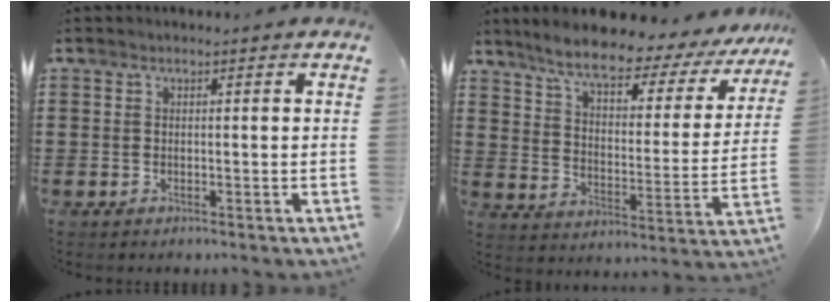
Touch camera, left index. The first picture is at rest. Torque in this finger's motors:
{"motor_torque": [2.14, 0.00, 1.05, 0.21]}